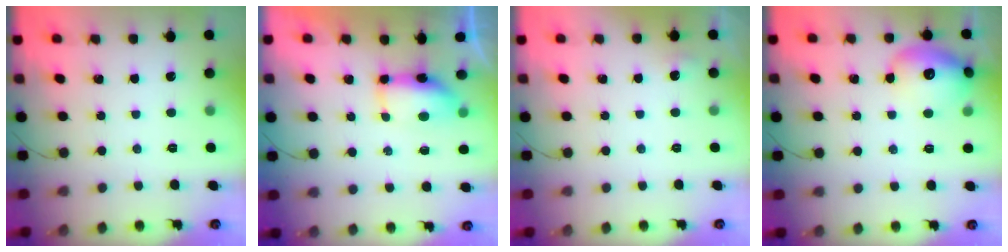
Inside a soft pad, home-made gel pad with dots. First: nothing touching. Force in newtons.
{"total": 6.8, "press": 6.8, "slide": 0.8}
{"total": 3.7, "press": 3.4, "slide": 1.6}
{"total": 14.2, "press": 14.1, "slide": 1.5}